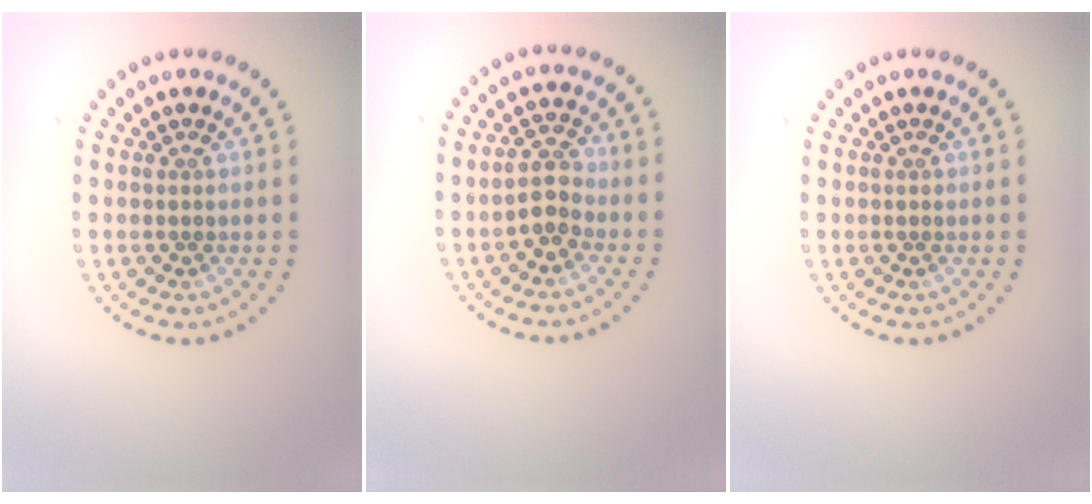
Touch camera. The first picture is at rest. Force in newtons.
{"total": 2.7, "press": 2.6, "slide": 0.7}
{"total": 0.0}